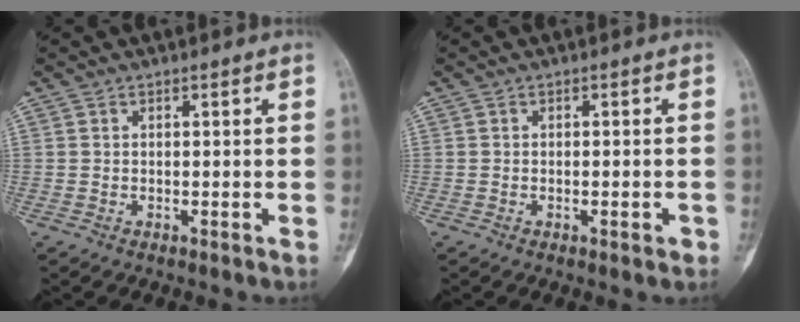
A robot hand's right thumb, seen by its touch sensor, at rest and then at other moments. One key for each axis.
{"total": 2.0, "fx": -0.8, "fy": 0.7, "fz": 1.7, "tx": -0.025, "ty": 0.005, "tz": -0.007}